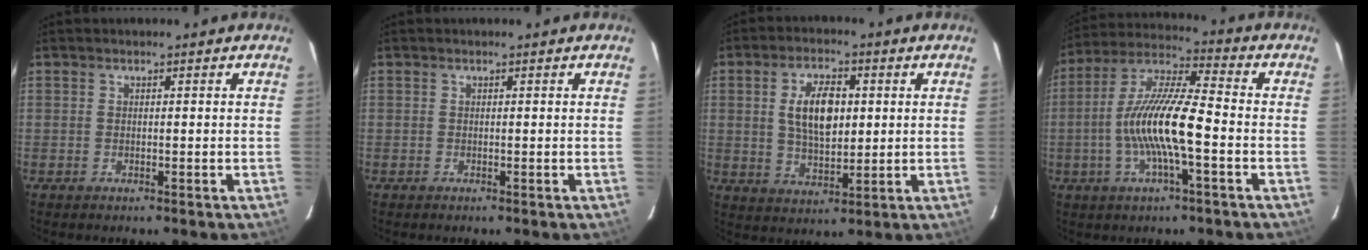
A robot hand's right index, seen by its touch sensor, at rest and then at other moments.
{"total": 0.0}
{"total": 9.5, "force": [1.7, 4.7, 8.0], "torque": [-0.150, 0.006, 0.036]}
{"total": 14.1, "force": [-3.2, 2.5, 13.5], "torque": [-0.268, 0.004, -0.065]}